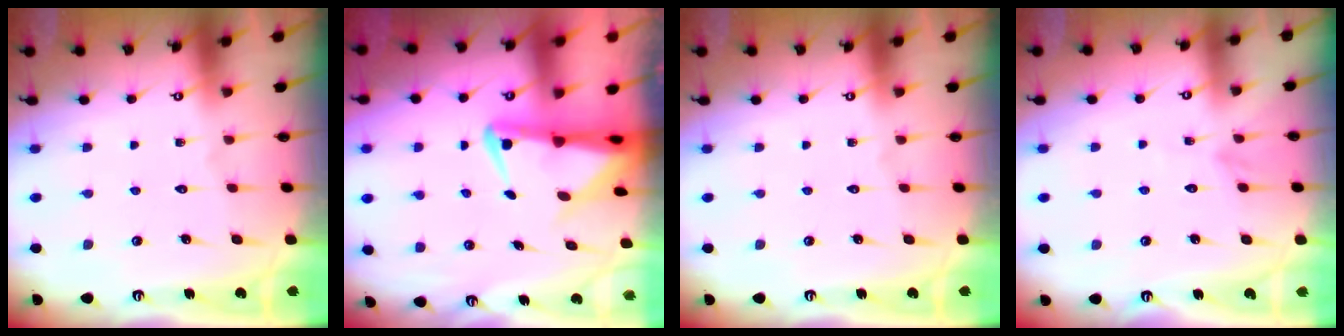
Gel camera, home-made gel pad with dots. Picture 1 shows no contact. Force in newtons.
{"total": 4.7, "press": 4.5, "slide": 1.2}
{"total": 0.0}
{"total": 1.7, "press": 1.7, "slide": 0.2}